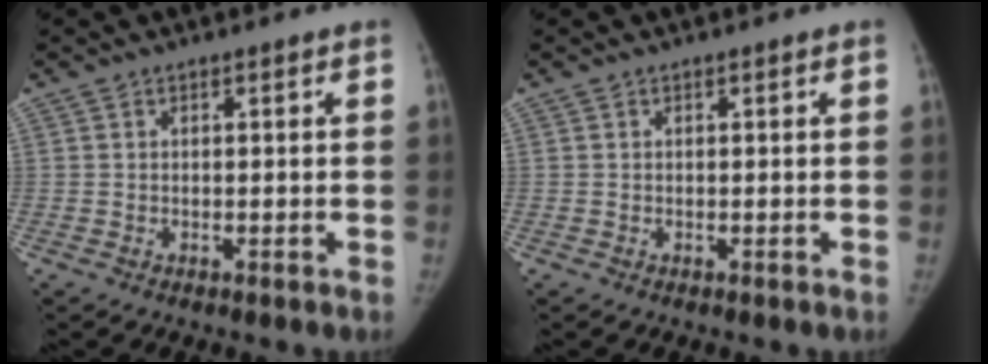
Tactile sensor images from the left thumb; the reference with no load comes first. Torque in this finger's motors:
{"motor_torque": [0.04, 0.04, 0.15, -0.15, 0.01]}